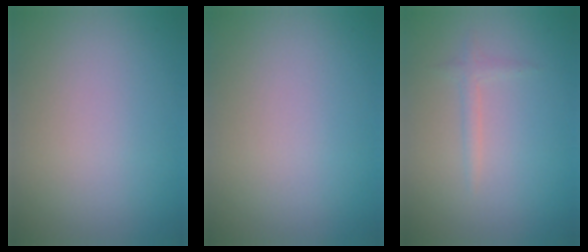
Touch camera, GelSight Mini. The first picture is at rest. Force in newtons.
{"total": 0.0}
{"total": 1.0, "press": 1.0, "slide": 0.0}